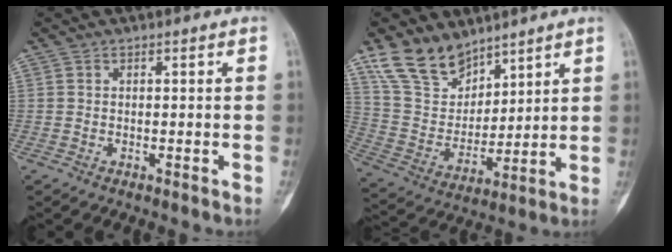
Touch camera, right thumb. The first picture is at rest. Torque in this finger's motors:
{"motor_torque": [-0.69, 2.93, 0.19, 0.07, 0.06]}